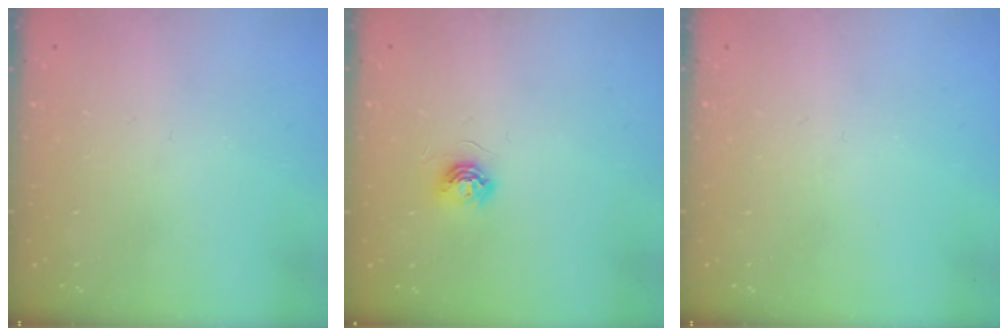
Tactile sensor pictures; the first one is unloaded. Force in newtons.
{"total": 5.1, "press": 5.1, "slide": 0.5}
{"total": 0.0}